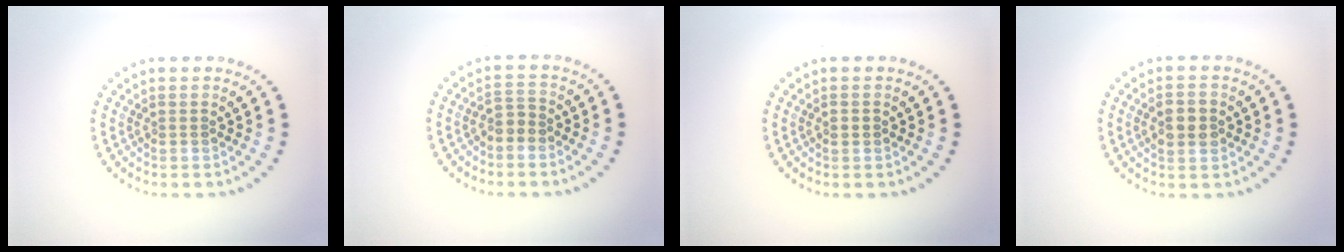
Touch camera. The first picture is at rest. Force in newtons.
{"total": 1.6, "press": 1.4, "slide": 0.8}
{"total": 1.1, "press": 1.0, "slide": 0.2}
{"total": 2.9, "press": 2.9, "slide": 0.3}